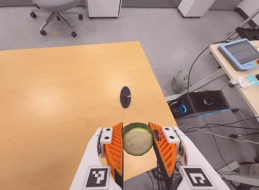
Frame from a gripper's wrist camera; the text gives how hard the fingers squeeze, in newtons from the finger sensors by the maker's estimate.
{"total": 11.2, "left": 10.1, "right": 12.3}